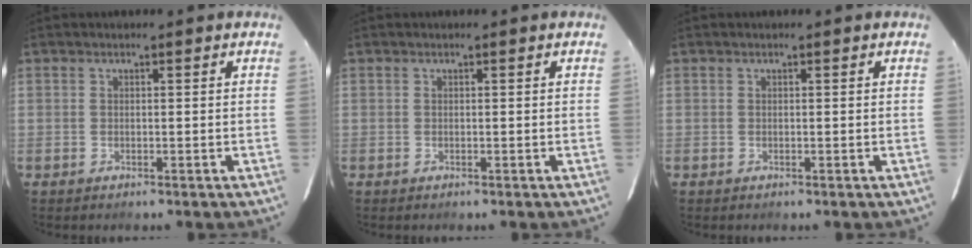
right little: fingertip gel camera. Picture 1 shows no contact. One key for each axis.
{"total": 0.0}
{"total": 0.0}